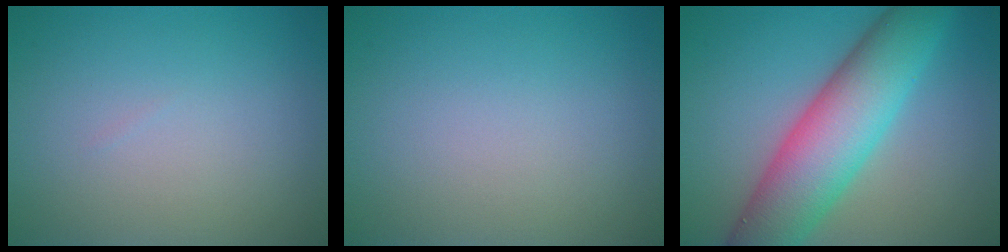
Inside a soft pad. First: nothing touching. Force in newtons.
{"total": 0.0}
{"total": 9.5, "press": 9.5, "slide": 0.3}